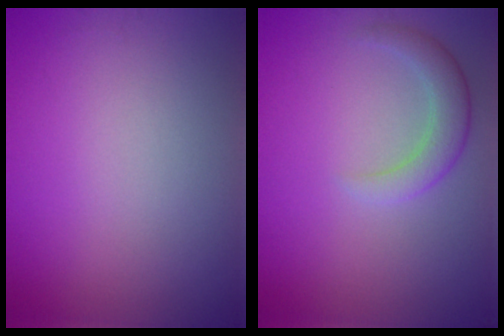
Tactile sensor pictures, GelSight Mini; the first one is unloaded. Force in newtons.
{"total": 2.8, "press": 2.8, "slide": 0.1}